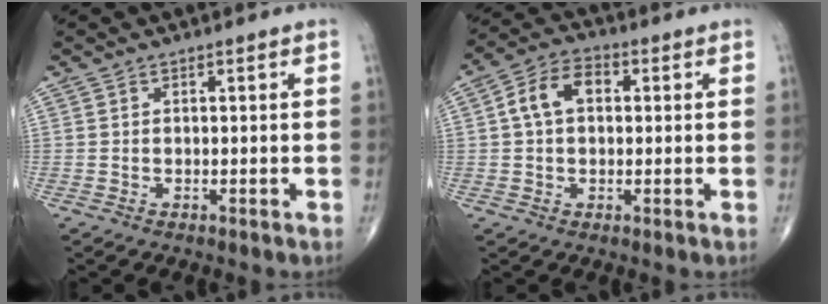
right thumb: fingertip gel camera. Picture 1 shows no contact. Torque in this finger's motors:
{"motor_torque": [-0.30, 0.43, 0.27, 0.11, 0.06]}